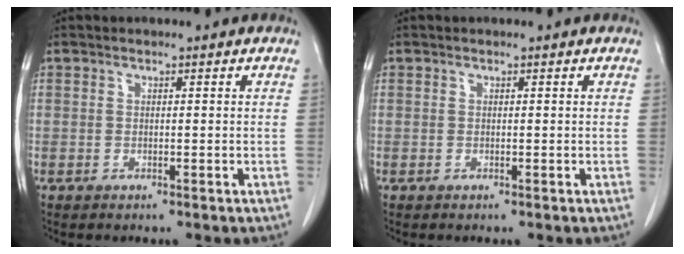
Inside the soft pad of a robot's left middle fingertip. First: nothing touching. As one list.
[{"total": 0.0}]